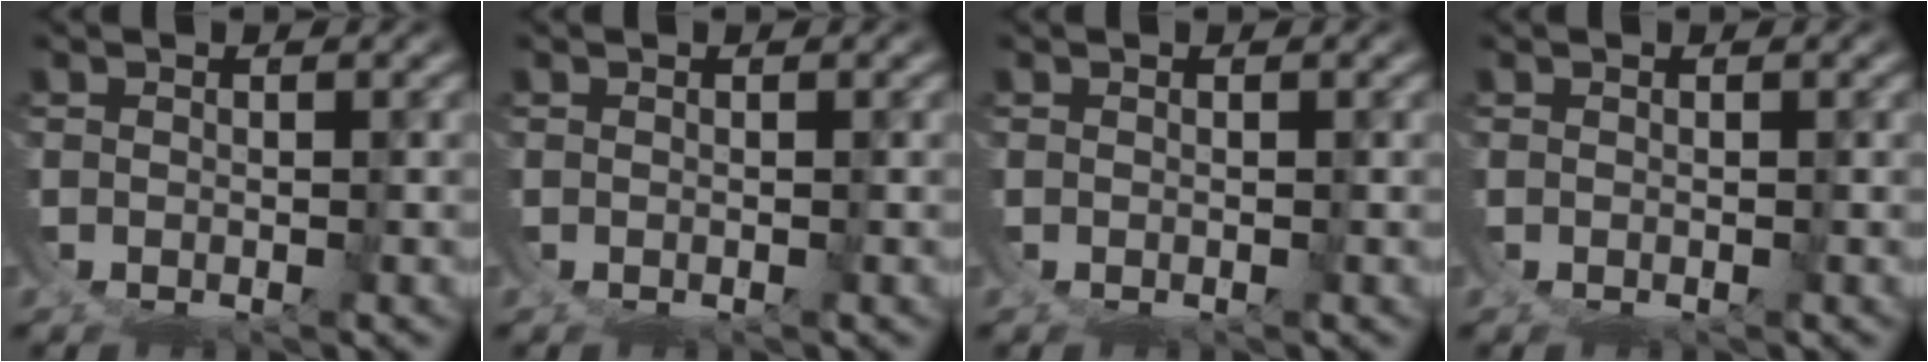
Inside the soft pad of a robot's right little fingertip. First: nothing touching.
{"total": 0.0}
{"total": 0.0}
{"total": 0.0}